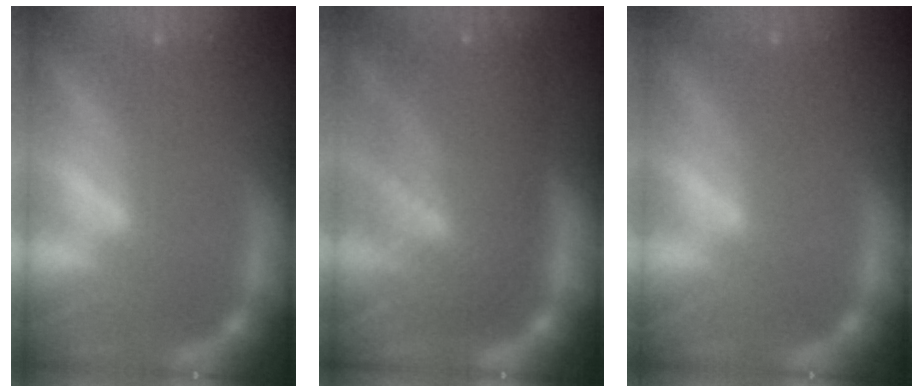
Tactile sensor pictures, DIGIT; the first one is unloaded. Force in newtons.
{"total": 9.5}
{"total": 0.9}